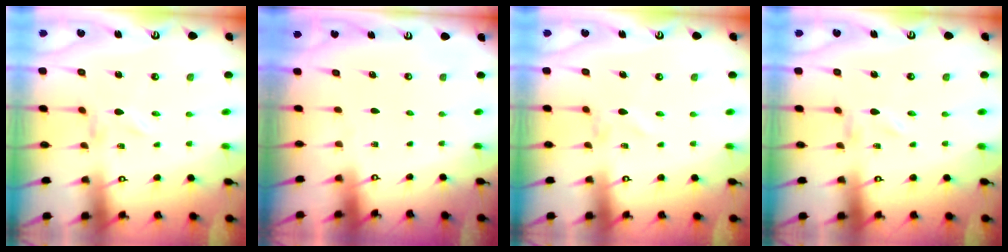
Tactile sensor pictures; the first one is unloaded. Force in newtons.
{"total": 0.0}
{"total": 0.0}
{"total": 0.0}